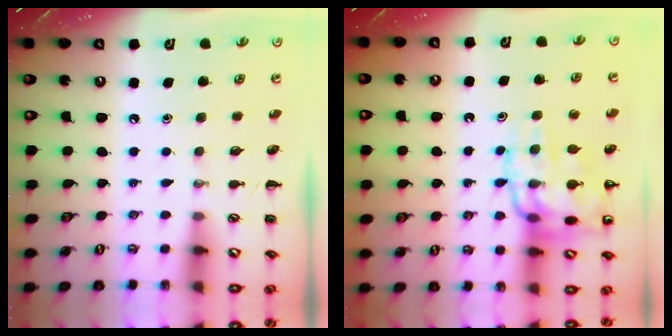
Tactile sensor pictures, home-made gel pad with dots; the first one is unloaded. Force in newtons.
{"total": 16.1, "press": 16.0, "slide": 2.0}